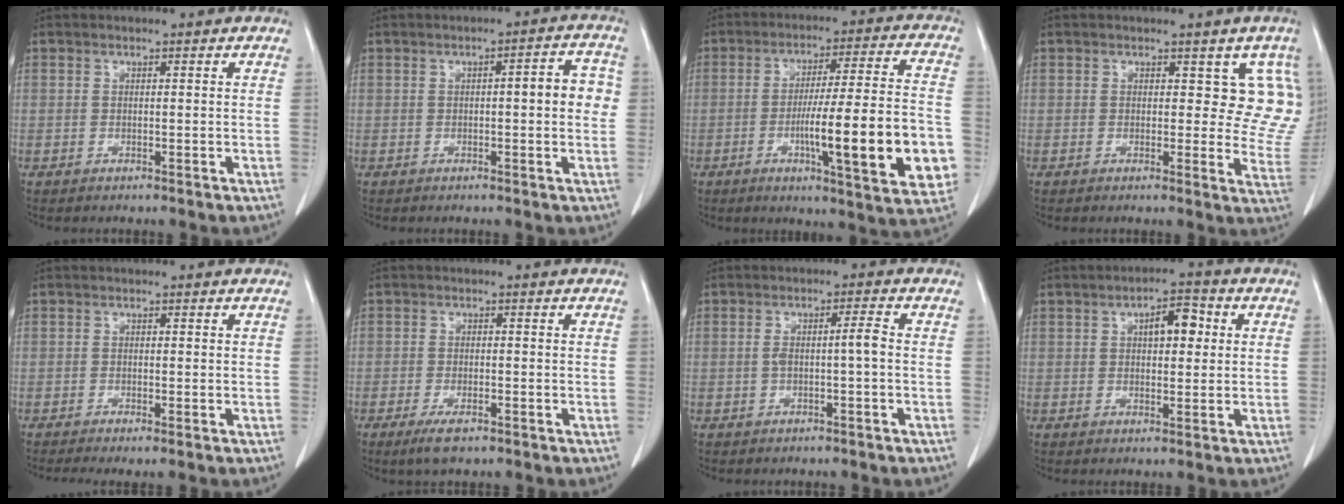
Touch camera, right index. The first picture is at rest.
{"total": 5.2, "force": [0.1, 1.3, 5.0], "torque": [-0.061, 0.018, -0.003]}
{"total": 18.6, "force": [-4.8, 1.9, 17.9], "torque": [-0.224, 0.005, -0.061]}
{"total": 7.2, "force": [3.4, 4.2, 4.8], "torque": [-0.024, -0.013, 0.022]}
{"total": 1.9, "force": [-1.2, 0.3, 1.5], "torque": [-0.029, -0.006, -0.023]}
{"total": 3.4, "force": [-2.2, 1.1, 2.4], "torque": [-0.050, -0.004, -0.036]}
{"total": 3.1, "force": [-0.4, 0.0, 3.1], "torque": [-0.060, 0.010, -0.003]}
{"total": 5.2, "force": [1.4, 2.2, 4.5], "torque": [-0.068, 0.013, 0.020]}